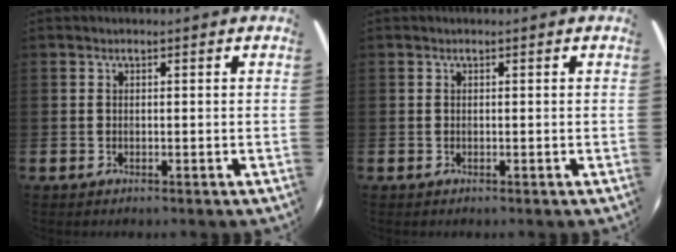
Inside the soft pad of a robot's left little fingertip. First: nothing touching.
{"total": 0.0}